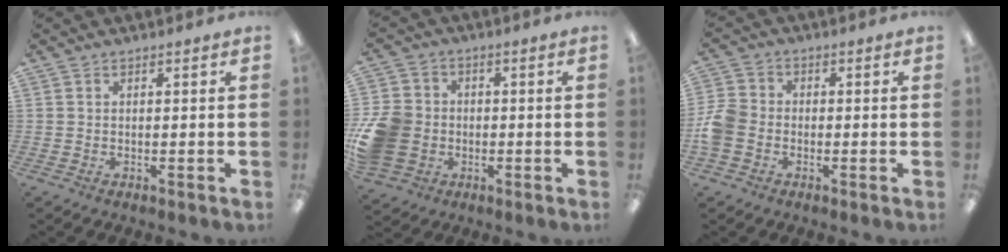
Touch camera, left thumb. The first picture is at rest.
{"total": 12.1, "force": [-2.2, 10.4, 5.9], "torque": [-0.129, 0.026, -0.037]}
{"total": 6.6, "force": [-2.0, 5.2, 3.6], "torque": [-0.084, 0.016, -0.037]}